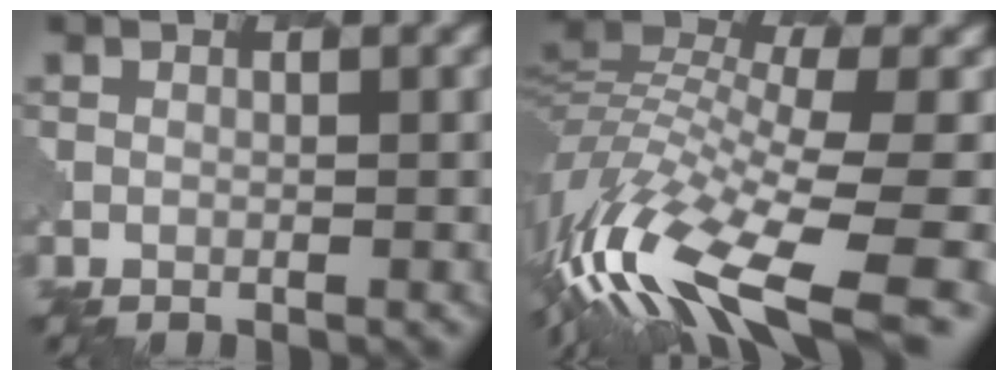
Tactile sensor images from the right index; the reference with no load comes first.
{"total": 12.6, "force": [-6.9, 4.1, 9.8], "torque": [-0.215, 0.009, -0.124]}